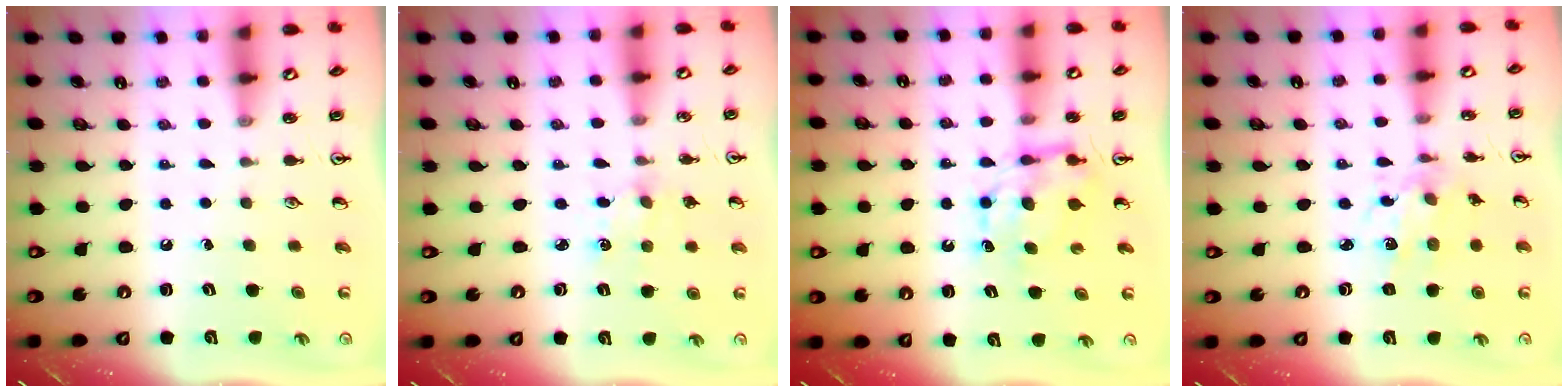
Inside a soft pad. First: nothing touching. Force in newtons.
{"total": 3.1, "press": 3.1, "slide": 0.4}
{"total": 7.3, "press": 7.3, "slide": 0.2}
{"total": 4.7, "press": 4.5, "slide": 1.3}